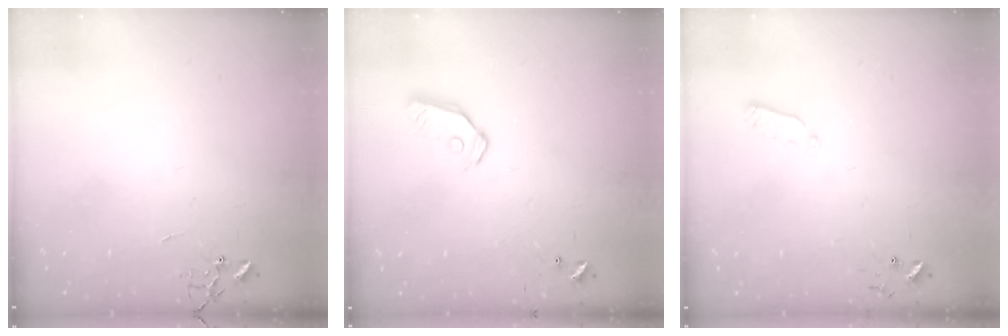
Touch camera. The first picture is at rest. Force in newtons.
{"total": 9.2, "press": 9.2, "slide": 1.0}
{"total": 4.0, "press": 3.9, "slide": 0.9}